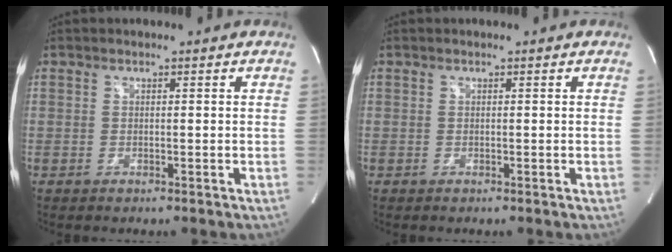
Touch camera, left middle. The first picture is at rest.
{"total": 0.0}